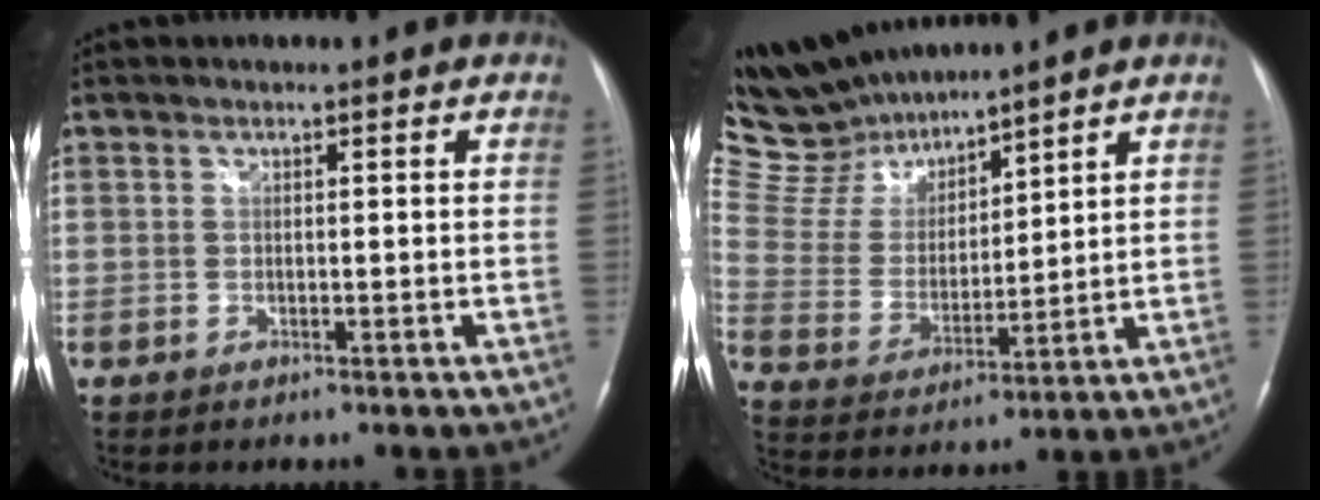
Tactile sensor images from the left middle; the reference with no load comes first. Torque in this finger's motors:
{"motor_torque": [-0.04, -0.85, -0.08, -0.03]}